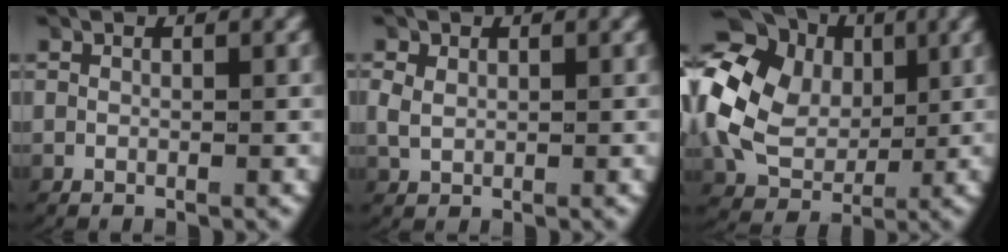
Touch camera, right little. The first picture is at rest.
{"total": 1.9, "force": [0.4, 1.6, 0.9], "torque": [-0.027, -0.003, 0.015]}
{"total": 11.7, "force": [1.6, 9.7, 6.3], "torque": [-0.139, -0.001, 0.022]}